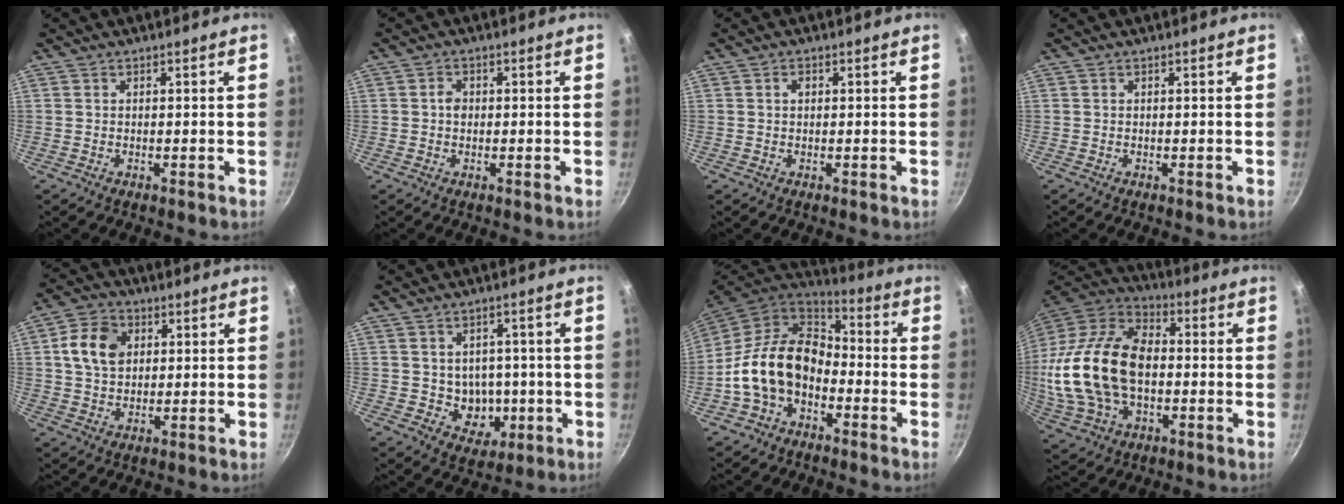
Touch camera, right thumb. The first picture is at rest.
{"total": 1.9, "force": [0.1, 1.5, 1.1], "torque": [-0.015, 0.005, -0.002]}
{"total": 1.4, "force": [0.4, 1.0, 0.9], "torque": [-0.012, 0.004, 0.004]}
{"total": 0.0}
{"total": 9.2, "force": [2.3, 6.8, 5.7], "torque": [-0.088, 0.007, 0.033]}
{"total": 7.9, "force": [-0.6, 7.0, 3.6], "torque": [-0.016, 0.005, 0.003]}
{"total": 15.8, "force": [-3.7, 11.1, 10.5], "torque": [-0.161, 0.050, -0.081]}
{"total": 25.0, "force": [-1.1, 15.7, 19.4], "torque": [-0.371, 0.032, -0.019]}